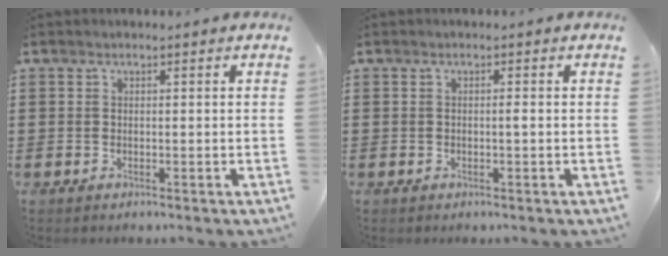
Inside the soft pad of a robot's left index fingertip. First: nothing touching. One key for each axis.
{"total": 0.6, "fx": 0.0, "fy": 0.0, "fz": 0.6, "tx": -0.012, "ty": -0.003, "tz": 0.000}